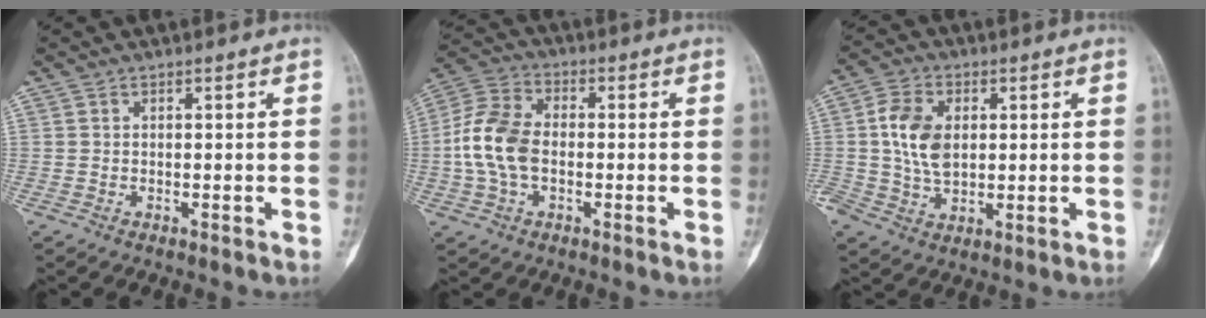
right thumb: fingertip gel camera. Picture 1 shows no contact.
{"total": 11.1, "force": [-1.4, 7.2, 8.4], "torque": [-0.171, 0.028, -0.036]}
{"total": 9.0, "force": [1.4, 6.0, 6.6], "torque": [-0.117, 0.002, 0.028]}